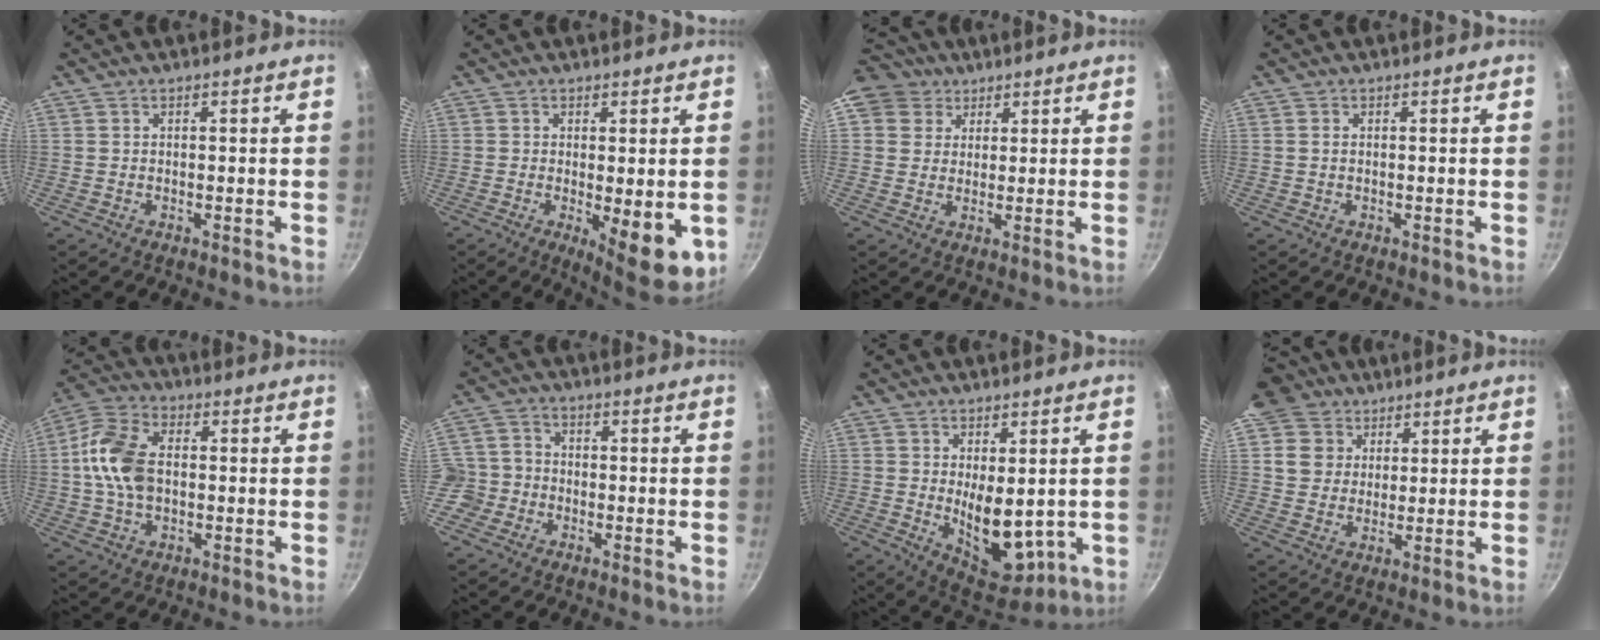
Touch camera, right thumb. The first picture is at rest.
{"total": 9.6, "force": [-1.4, 3.1, 9.0], "torque": [-0.109, -0.013, -0.008]}
{"total": 8.4, "force": [4.7, 6.7, 2.0], "torque": [-0.010, 0.004, 0.075]}
{"total": 0.6, "force": [0.1, 0.3, 0.5], "torque": [-0.011, 0.001, 0.002]}
{"total": 12.0, "force": [0.1, 7.8, 9.1], "torque": [-0.172, 0.023, -0.010]}
{"total": 5.9, "force": [-2.7, 5.0, 1.7], "torque": [-0.003, 0.026, -0.063]}
{"total": 12.4, "force": [0.8, 6.1, 10.8], "torque": [-0.139, -0.039, 0.037]}
{"total": 9.9, "force": [5.3, 8.0, 2.3], "torque": [-0.010, 0.001, 0.092]}